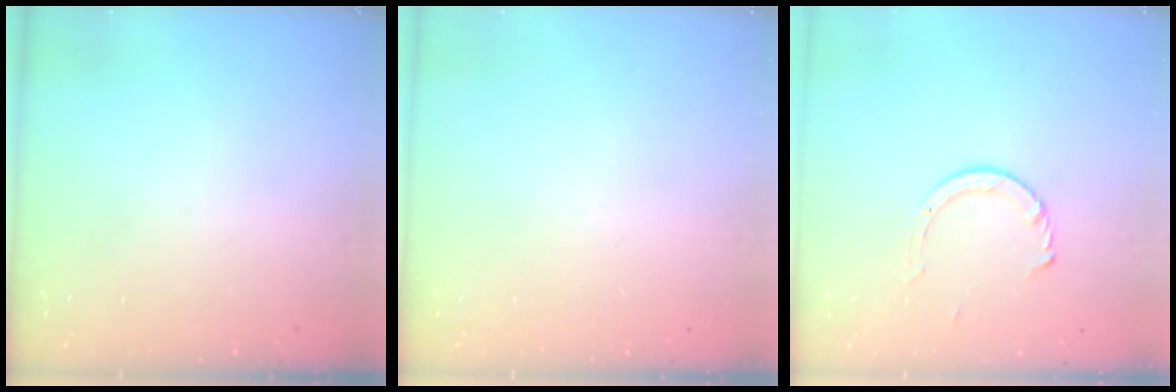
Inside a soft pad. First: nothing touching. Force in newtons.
{"total": 0.0}
{"total": 3.9, "press": 3.9, "slide": 0.4}